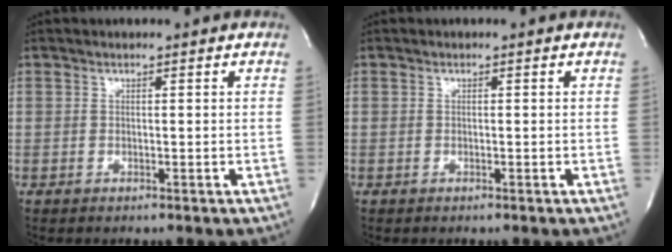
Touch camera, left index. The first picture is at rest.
{"total": 0.0}